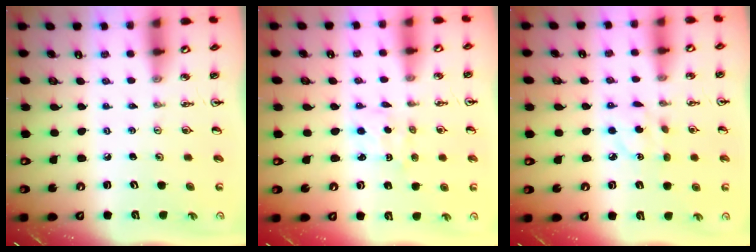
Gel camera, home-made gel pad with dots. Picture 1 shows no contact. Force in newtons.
{"total": 2.8, "press": 2.8, "slide": 0.4}
{"total": 3.7, "press": 3.7, "slide": 0.3}